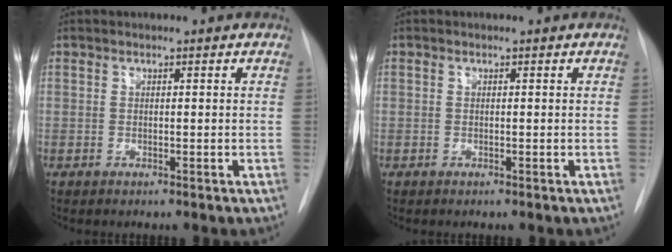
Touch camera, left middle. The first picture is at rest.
{"total": 0.0}